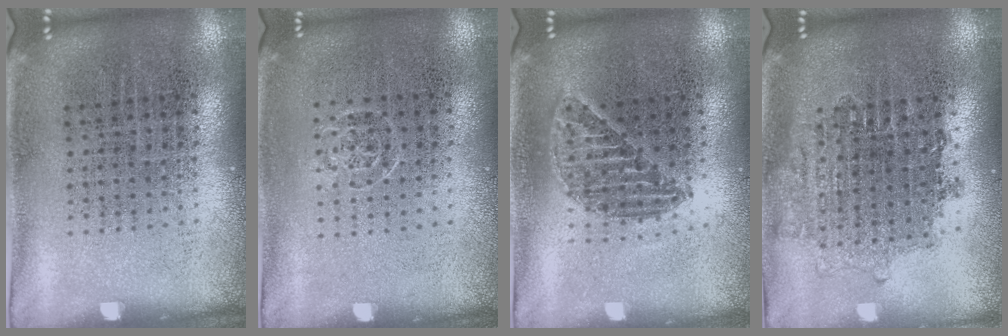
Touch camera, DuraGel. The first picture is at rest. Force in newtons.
{"total": 0.6, "press": 0.5, "slide": 0.3}
{"total": 1.2, "press": 1.1, "slide": 0.4}
{"total": 1.6, "press": 1.3, "slide": 0.9}